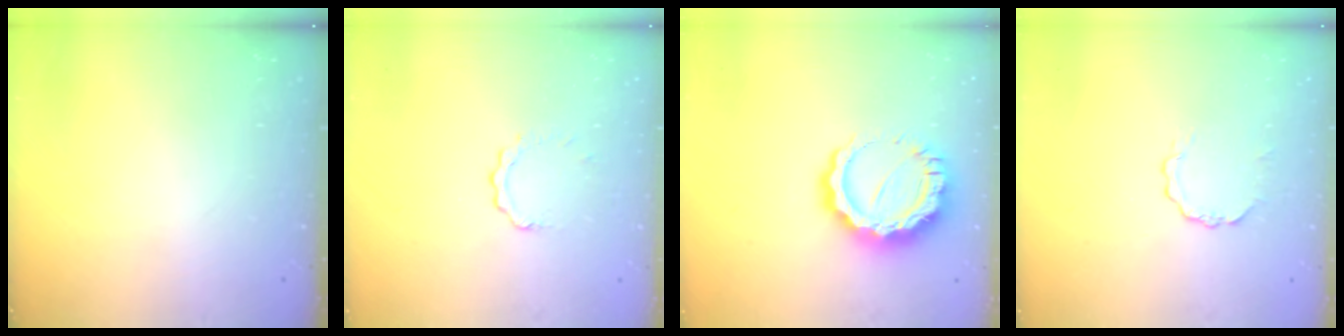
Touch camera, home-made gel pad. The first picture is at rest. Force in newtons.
{"total": 2.7, "press": 2.7, "slide": 0.3}
{"total": 14.7, "press": 14.7, "slide": 1.3}
{"total": 2.7, "press": 2.7, "slide": 0.3}